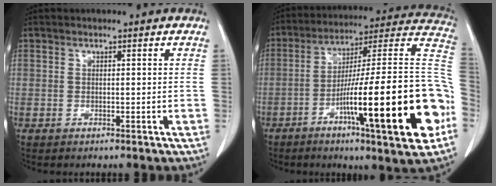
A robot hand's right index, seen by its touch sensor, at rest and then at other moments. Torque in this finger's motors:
{"motor_torque": [1.69, -0.44, 0.73, 0.17]}